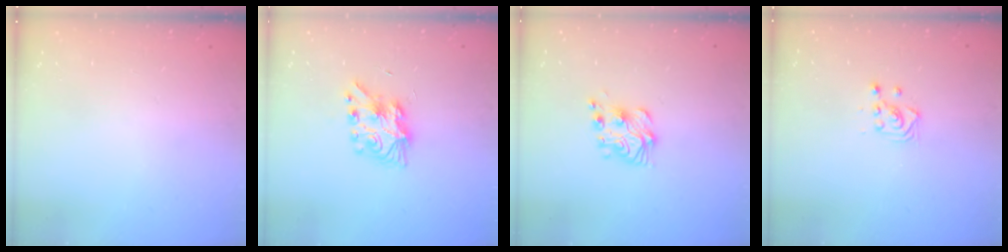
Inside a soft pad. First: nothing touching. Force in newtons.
{"total": 8.2, "press": 8.1, "slide": 0.3}
{"total": 8.1, "press": 8.1, "slide": 0.4}
{"total": 3.0, "press": 3.0, "slide": 0.5}